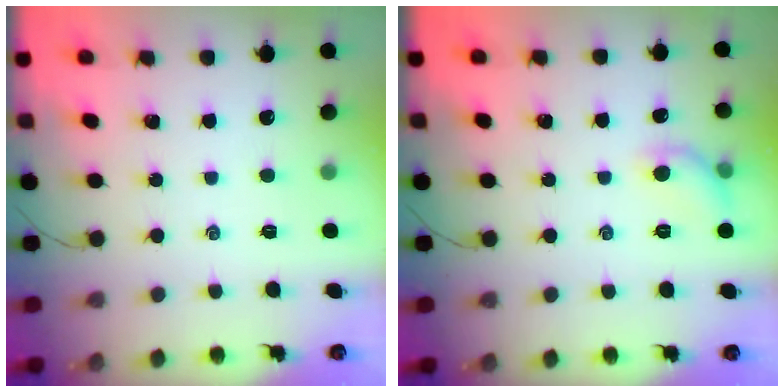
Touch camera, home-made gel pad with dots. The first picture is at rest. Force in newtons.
{"total": 6.7, "press": 6.6, "slide": 1.2}